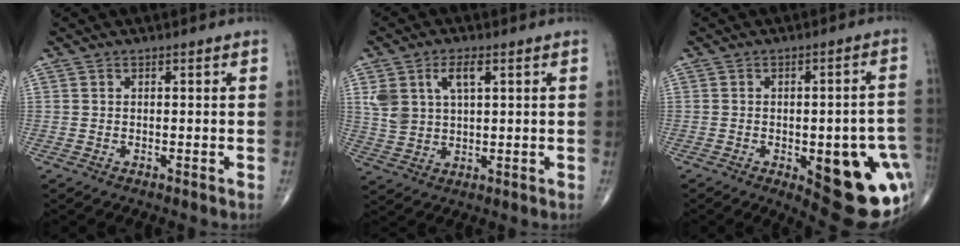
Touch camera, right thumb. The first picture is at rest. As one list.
[{"total": 7.7, "force": [3.1, 4.1, 5.8], "torque": [-0.112, -0.003, 0.065]}, {"total": 20.8, "force": [-5.8, 7.9, 18.4], "torque": [-0.164, 0.014, -0.045]}]